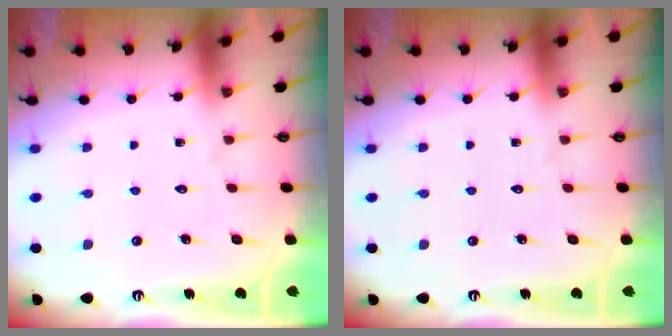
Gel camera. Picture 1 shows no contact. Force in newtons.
{"total": 0.0}